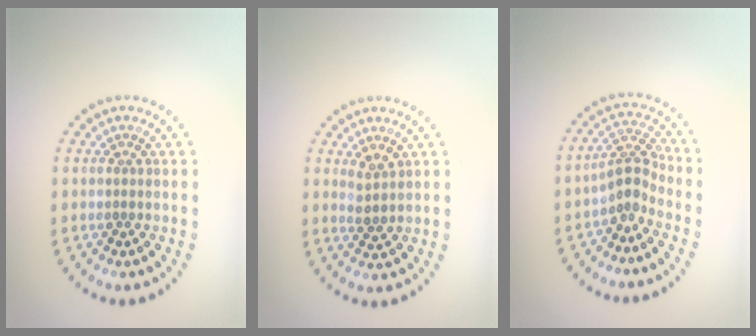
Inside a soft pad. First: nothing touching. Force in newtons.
{"total": 1.6, "press": 1.2, "slide": 1.1}
{"total": 2.5, "press": 1.8, "slide": 1.7}